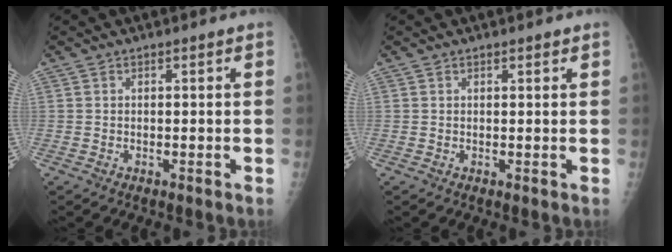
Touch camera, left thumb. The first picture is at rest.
{"total": 0.9, "force": [0.7, 0.4, 0.5], "torque": [-0.006, -0.003, 0.008]}